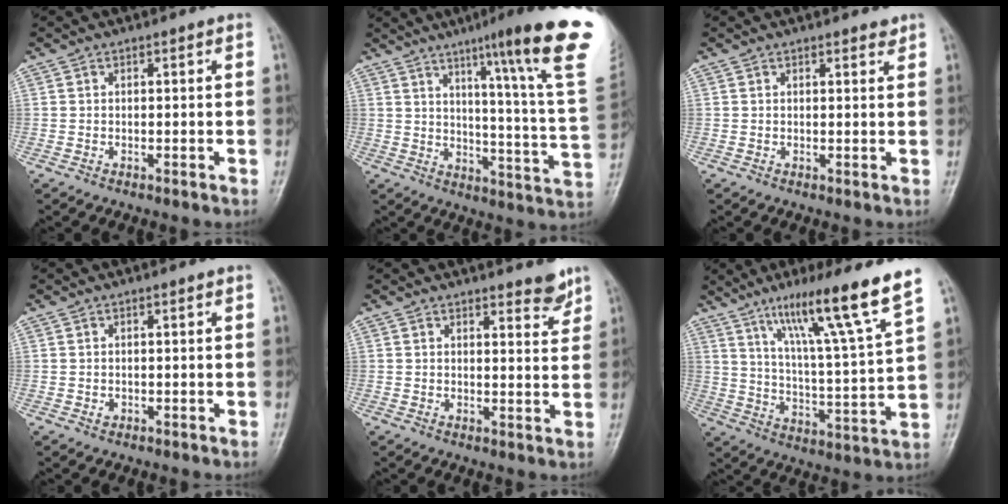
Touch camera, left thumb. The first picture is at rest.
{"total": 23.8, "force": [13.9, 0.6, 19.2], "torque": [-0.245, -0.079, 0.183]}
{"total": 1.6, "force": [1.4, 0.6, 0.7], "torque": [-0.005, -0.009, 0.017]}
{"total": 0.6, "force": [0.1, 0.5, 0.3], "torque": [0.000, 0.000, 0.001]}
{"total": 4.0, "force": [3.3, 1.1, 2.0], "torque": [-0.010, -0.026, 0.042]}
{"total": 16.9, "force": [11.0, -0.1, 12.9], "torque": [-0.199, -0.057, 0.177]}